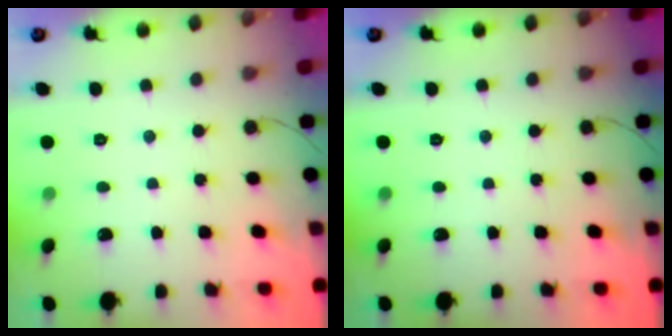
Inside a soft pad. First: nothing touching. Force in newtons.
{"total": 0.0}